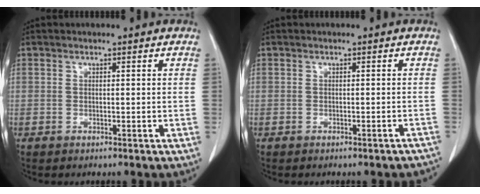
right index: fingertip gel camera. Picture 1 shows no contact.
{"total": 3.5, "force": [-3.3, 0.6, 1.1], "torque": [-0.010, -0.005, -0.035]}